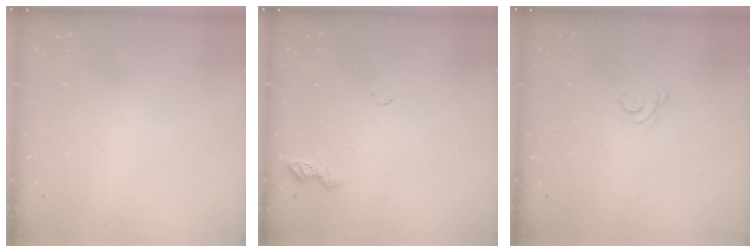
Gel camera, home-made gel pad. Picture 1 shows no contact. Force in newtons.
{"total": 4.1, "press": 4.1, "slide": 0.6}
{"total": 2.3, "press": 2.3, "slide": 0.3}